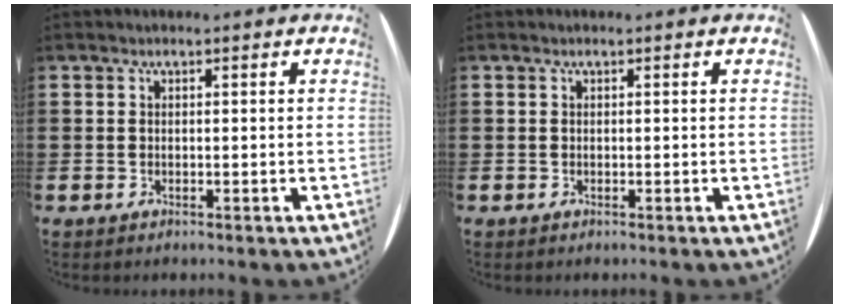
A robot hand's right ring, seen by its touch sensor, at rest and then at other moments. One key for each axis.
{"total": 0.0}